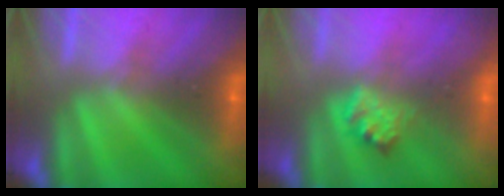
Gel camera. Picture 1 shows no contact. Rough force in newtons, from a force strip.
{"total": 2.3}